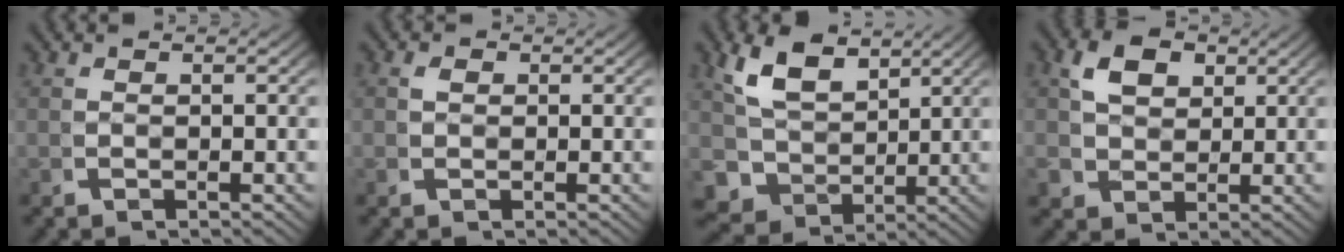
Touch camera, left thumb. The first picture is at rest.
{"total": 0.6, "force": [0.1, 0.3, -0.5], "torque": [0.006, -0.003, 0.005]}
{"total": 6.9, "force": [0.8, 5.9, 3.6], "torque": [-0.098, -0.041, 0.034]}
{"total": 3.0, "force": [1.4, 2.4, 1.0], "torque": [-0.023, -0.005, 0.034]}